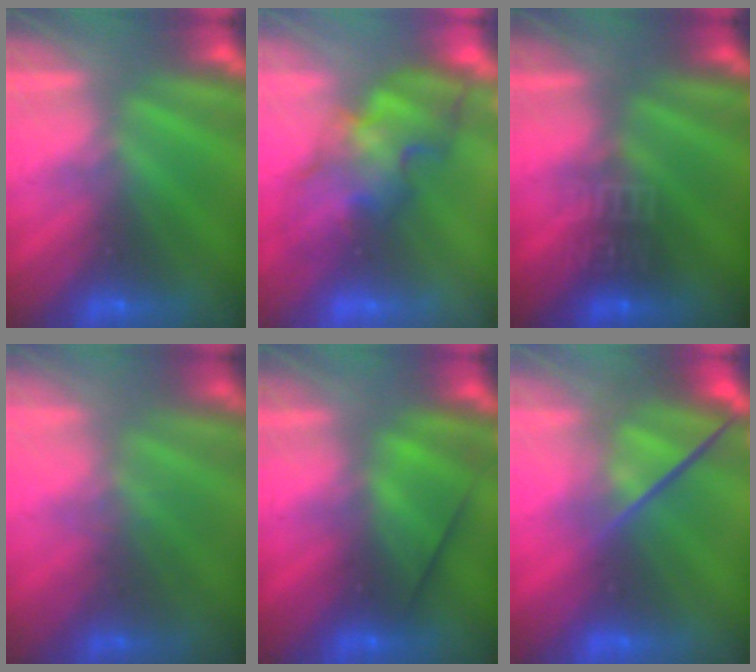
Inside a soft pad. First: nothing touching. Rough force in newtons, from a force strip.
{"total": 3.5}
{"total": 3.2}
{"total": 1.6}
{"total": 2.6}
{"total": 3.8}